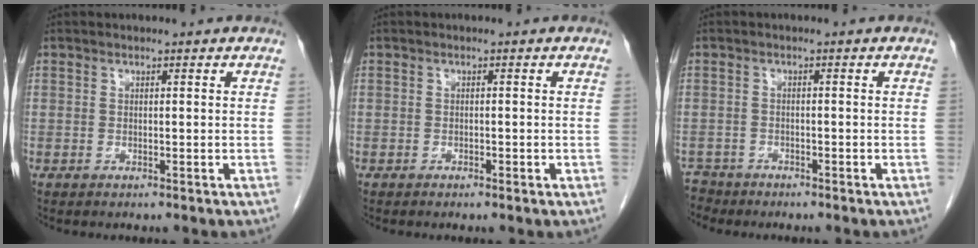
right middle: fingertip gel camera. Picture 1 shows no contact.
{"total": 0.6, "force": [-0.3, 0.2, 0.5], "torque": [-0.008, 0.002, -0.003]}
{"total": 2.5, "force": [-2.2, 0.7, -0.9], "torque": [0.016, -0.004, -0.043]}